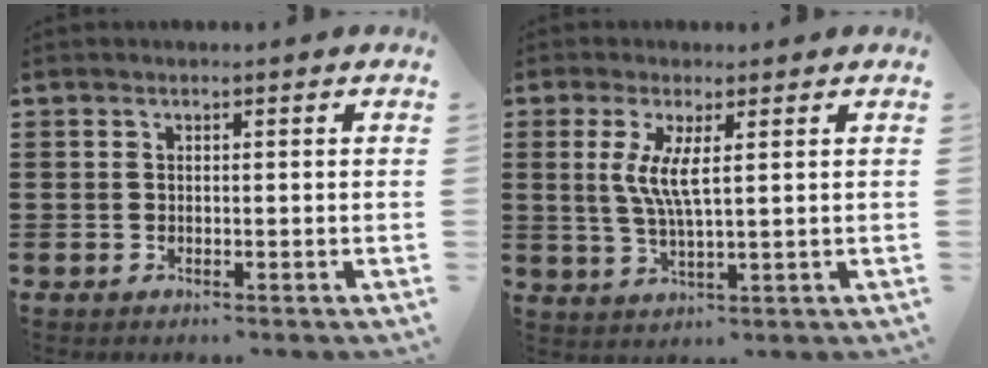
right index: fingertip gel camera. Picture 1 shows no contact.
{"total": 5.5, "force": [1.3, 1.0, 5.2], "torque": [-0.113, -0.006, 0.018]}